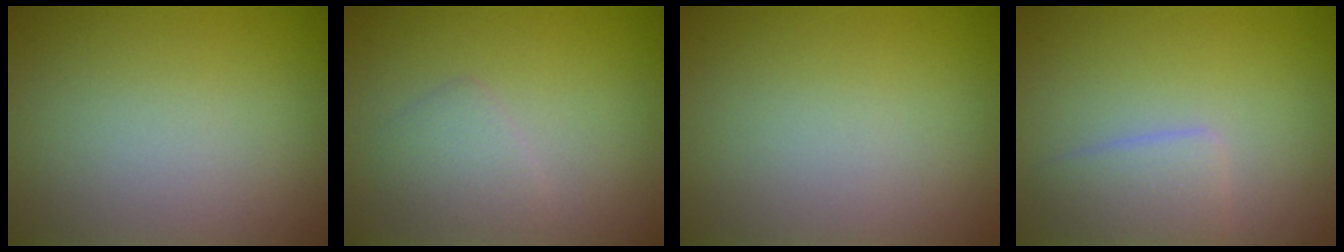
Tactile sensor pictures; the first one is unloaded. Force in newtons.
{"total": 1.7, "press": 1.7, "slide": 0.2}
{"total": 0.0}
{"total": 2.4, "press": 2.4, "slide": 0.1}